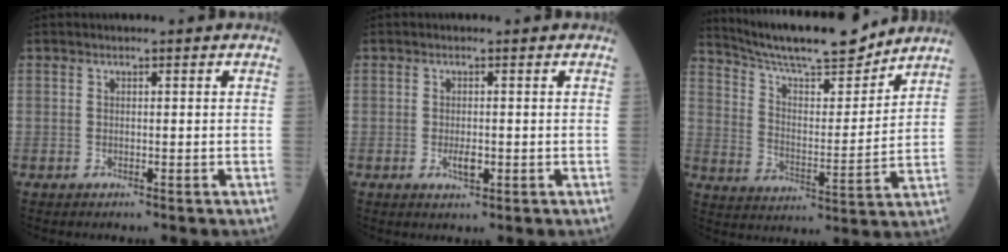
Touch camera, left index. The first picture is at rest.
{"total": 2.0, "force": [-0.5, 0.8, 1.7], "torque": [-0.034, -0.002, -0.005]}
{"total": 16.5, "force": [15.1, 1.8, 6.4], "torque": [-0.116, -0.006, 0.247]}